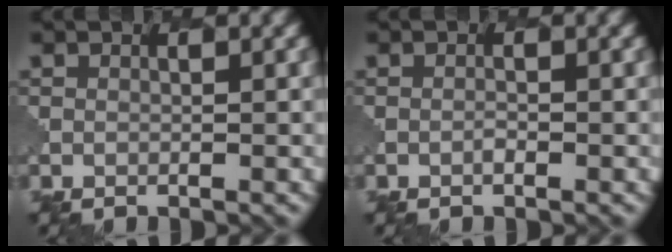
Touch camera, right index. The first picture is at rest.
{"total": 0.0}